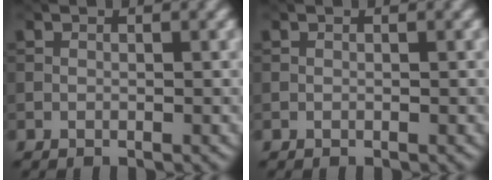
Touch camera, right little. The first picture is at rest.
{"total": 0.0}